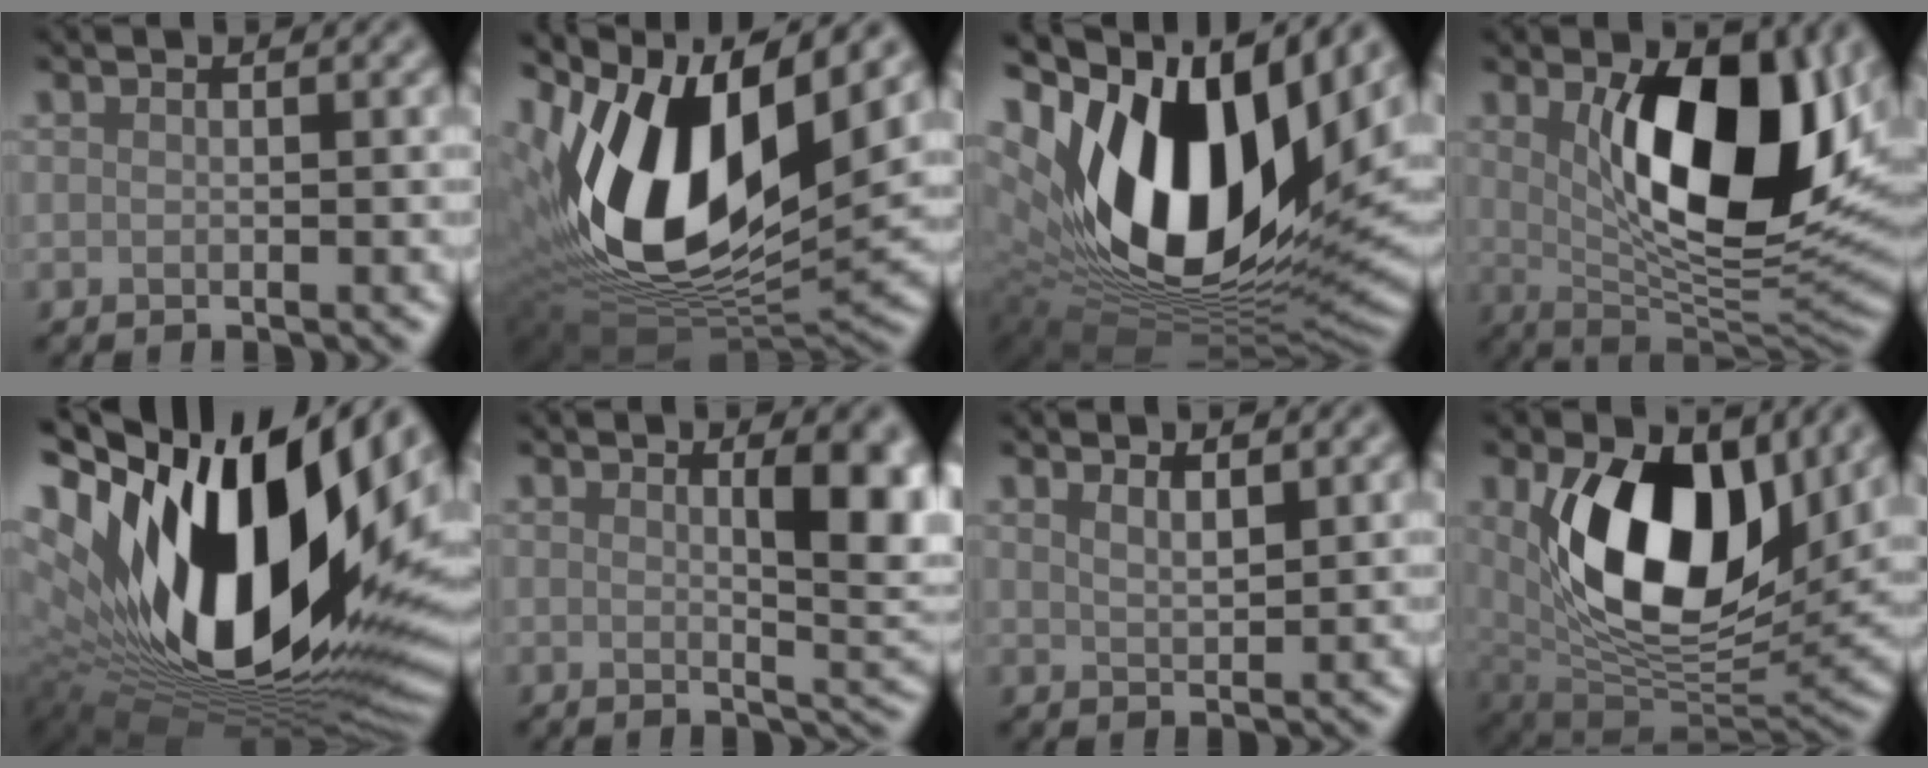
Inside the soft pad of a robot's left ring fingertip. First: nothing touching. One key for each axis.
{"total": 14.0, "fx": 3.0, "fy": 7.7, "fz": 11.3, "tx": -0.231, "ty": -0.010, "tz": 0.058}
{"total": 17.1, "fx": 4.4, "fy": 10.2, "fz": 12.9, "tx": -0.270, "ty": -0.003, "tz": 0.087}
{"total": 12.5, "fx": 2.4, "fy": 5.7, "fz": 10.8, "tx": -0.159, "ty": -0.007, "tz": 0.046}
{"total": 20.2, "fx": 3.9, "fy": 10.4, "fz": 17.0, "tx": -0.325, "ty": -0.016, "tz": 0.077}
{"total": 5.8, "fx": 1.3, "fy": 1.6, "fz": 5.4, "tx": -0.062, "ty": -0.001, "tz": 0.029}
{"total": 1.4, "fx": 1.3, "fy": 0.2, "fz": 0.6, "tx": -0.013, "ty": -0.001, "tz": 0.028}
{"total": 12.5, "fx": 3.2, "fy": 7.3, "fz": 9.7, "tx": -0.164, "ty": -0.023, "tz": 0.065}